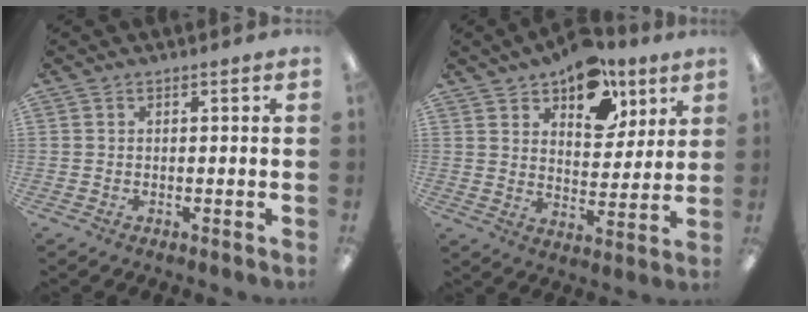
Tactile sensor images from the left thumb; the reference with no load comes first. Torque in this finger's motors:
{"motor_torque": [0.26, 0.38, 0.06, -0.20, 0.08]}